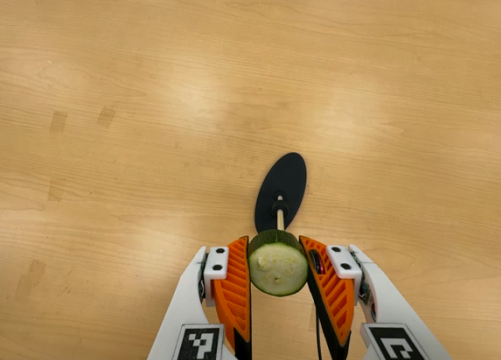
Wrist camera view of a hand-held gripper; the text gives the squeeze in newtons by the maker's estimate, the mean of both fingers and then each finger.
{"total": 10.2, "left": 9.5, "right": 11.0}